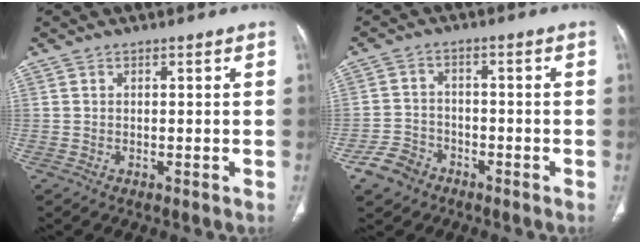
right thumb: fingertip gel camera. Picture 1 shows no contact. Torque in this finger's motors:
{"motor_torque": [0.45, 0.66, -0.20, 0.13, 0.03]}